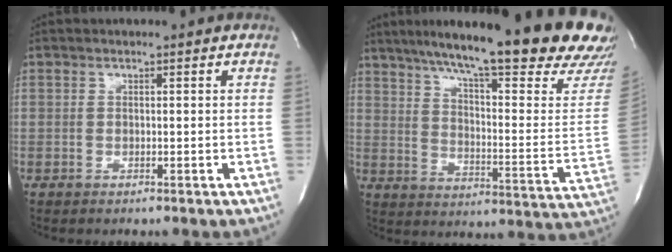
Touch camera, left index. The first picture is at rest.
{"total": 29.8, "force": [23.9, 3.0, 17.5], "torque": [-0.226, -0.061, 0.309]}